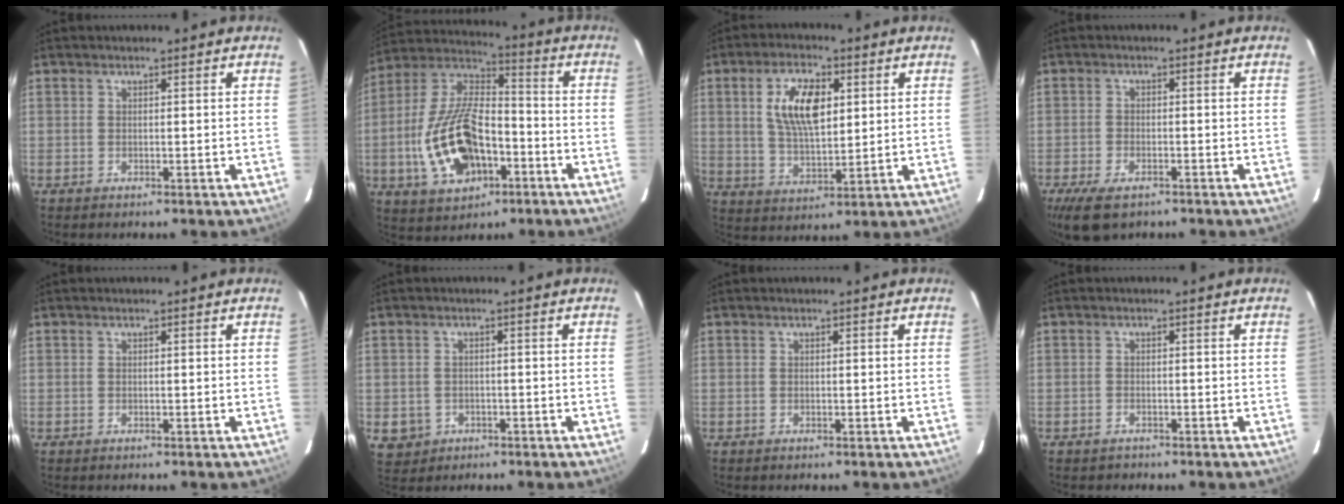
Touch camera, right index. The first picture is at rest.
{"total": 19.6, "force": [-6.2, 10.6, 15.2], "torque": [-0.327, 0.009, -0.099]}
{"total": 10.8, "force": [3.1, 5.0, 9.0], "torque": [-0.170, 0.009, 0.061]}
{"total": 8.0, "force": [-5.3, 3.8, 4.6], "torque": [-0.116, -0.022, -0.095]}
{"total": 0.0}
{"total": 4.7, "force": [-1.4, 4.3, 1.2], "torque": [-0.036, 0.003, -0.010]}
{"total": 0.0}
{"total": 1.3, "force": [-1.0, 0.8, 0.0], "torque": [-0.004, 0.004, -0.014]}